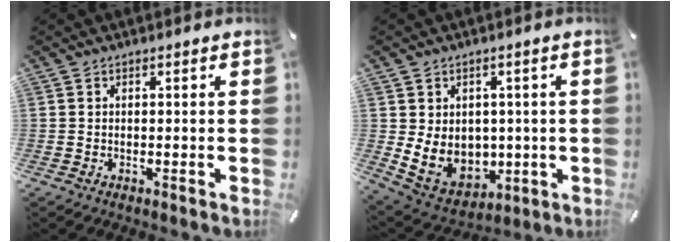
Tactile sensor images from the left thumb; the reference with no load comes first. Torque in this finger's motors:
{"motor_torque": [1.95, 1.94, 0.26, -0.08, 0.41]}